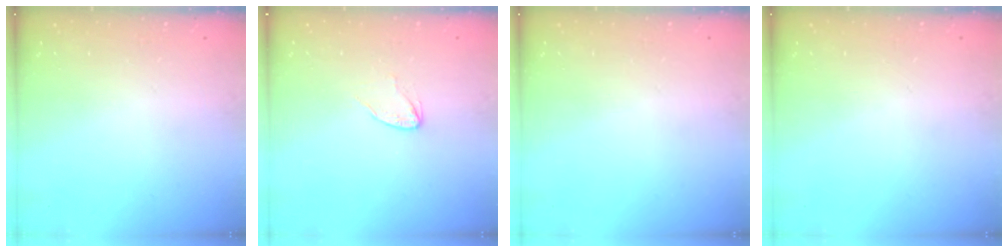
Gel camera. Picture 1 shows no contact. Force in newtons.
{"total": 2.9, "press": 2.9, "slide": 0.2}
{"total": 0.0}
{"total": 0.0}